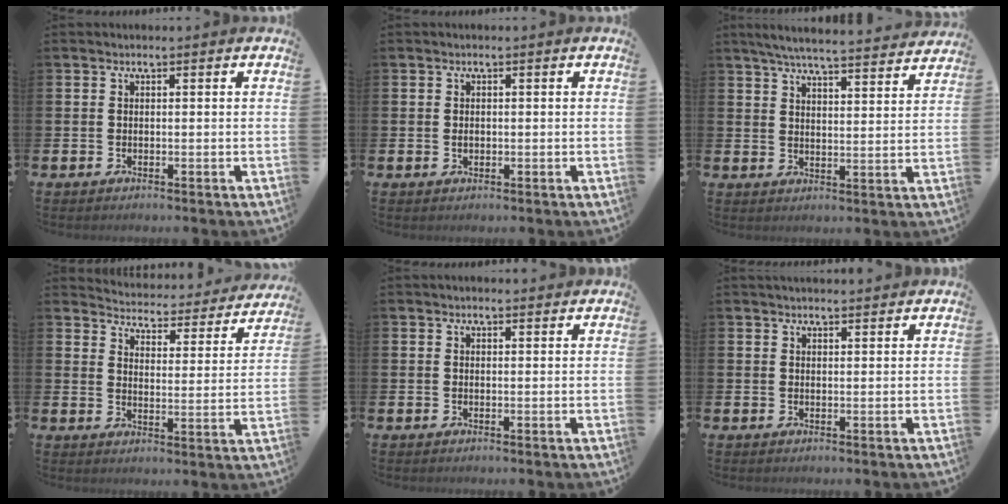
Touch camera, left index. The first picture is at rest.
{"total": 0.8, "force": [0.0, 0.6, 0.5], "torque": [-0.004, 0.002, -0.003]}
{"total": 6.0, "force": [5.8, 0.1, 1.6], "torque": [-0.042, -0.039, 0.100]}
{"total": 4.2, "force": [4.2, 0.8, 0.4], "torque": [-0.023, -0.042, 0.064]}
{"total": 0.8, "force": [0.8, 0.1, 0.3], "torque": [0.005, -0.002, 0.012]}
{"total": 1.5, "force": [1.5, 0.1, 0.3], "torque": [0.004, -0.006, 0.025]}